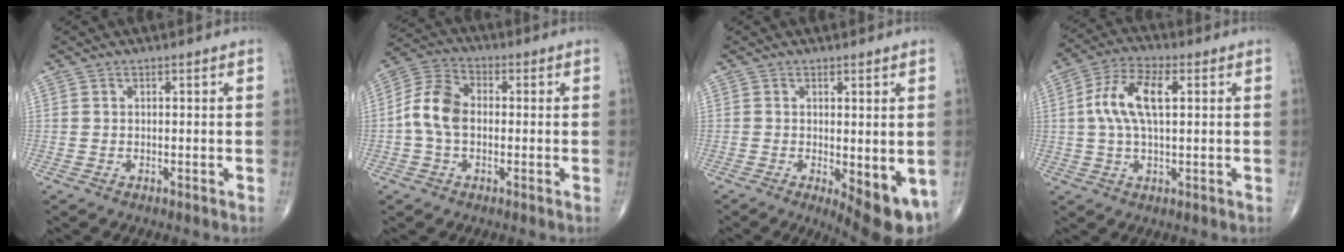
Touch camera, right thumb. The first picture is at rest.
{"total": 8.4, "force": [-0.7, 5.6, 6.2], "torque": [-0.120, 0.028, -0.024]}
{"total": 9.2, "force": [-2.1, 3.2, 8.3], "torque": [-0.103, -0.022, -0.019]}
{"total": 10.2, "force": [1.8, 4.5, 9.0], "torque": [-0.185, 0.019, 0.030]}